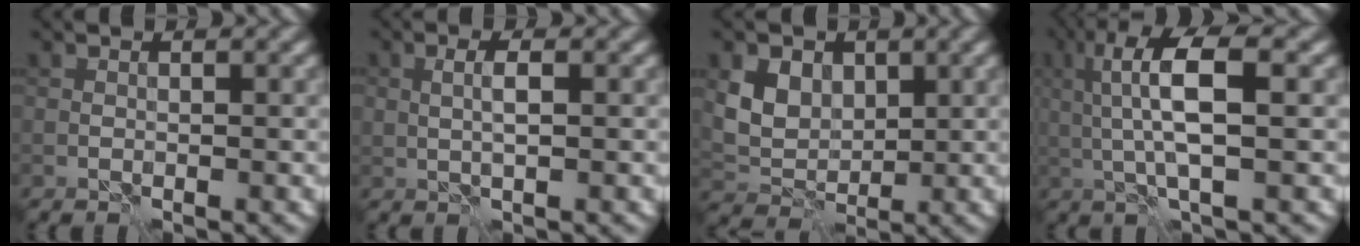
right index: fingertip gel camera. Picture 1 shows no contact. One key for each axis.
{"total": 1.7, "fx": 0.3, "fy": 0.5, "fz": 1.6, "tx": -0.031, "ty": 0.002, "tz": 0.006}
{"total": 4.6, "fx": 1.8, "fy": 3.6, "fz": 2.3, "tx": -0.058, "ty": -0.008, "tz": 0.040}
{"total": 7.0, "fx": 1.3, "fy": 1.9, "fz": 6.6, "tx": -0.134, "ty": 0.007, "tz": 0.023}